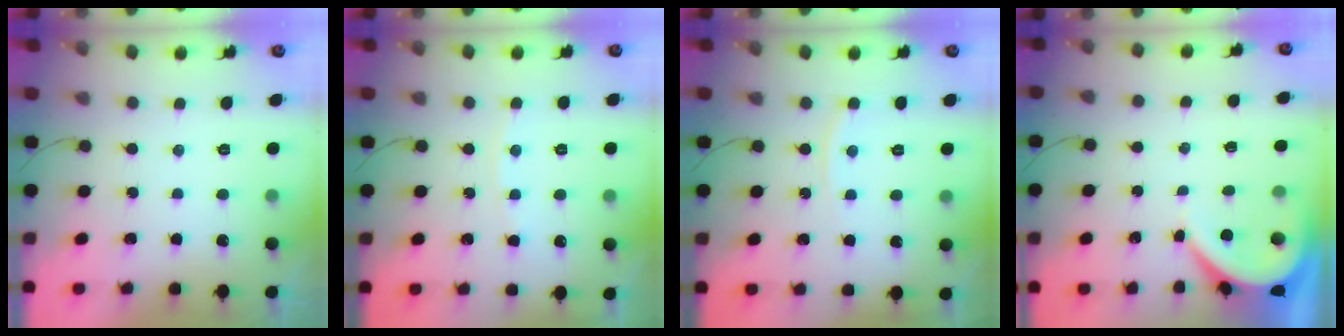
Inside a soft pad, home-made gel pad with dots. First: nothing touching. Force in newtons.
{"total": 3.6, "press": 3.6, "slide": 0.6}
{"total": 3.5, "press": 3.5, "slide": 0.5}
{"total": 3.9, "press": 3.9, "slide": 0.4}